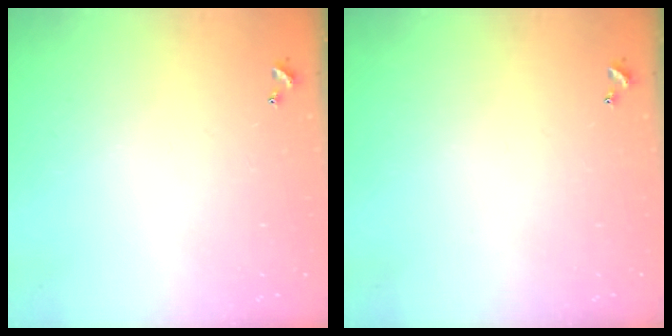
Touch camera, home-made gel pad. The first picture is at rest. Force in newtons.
{"total": 0.0}